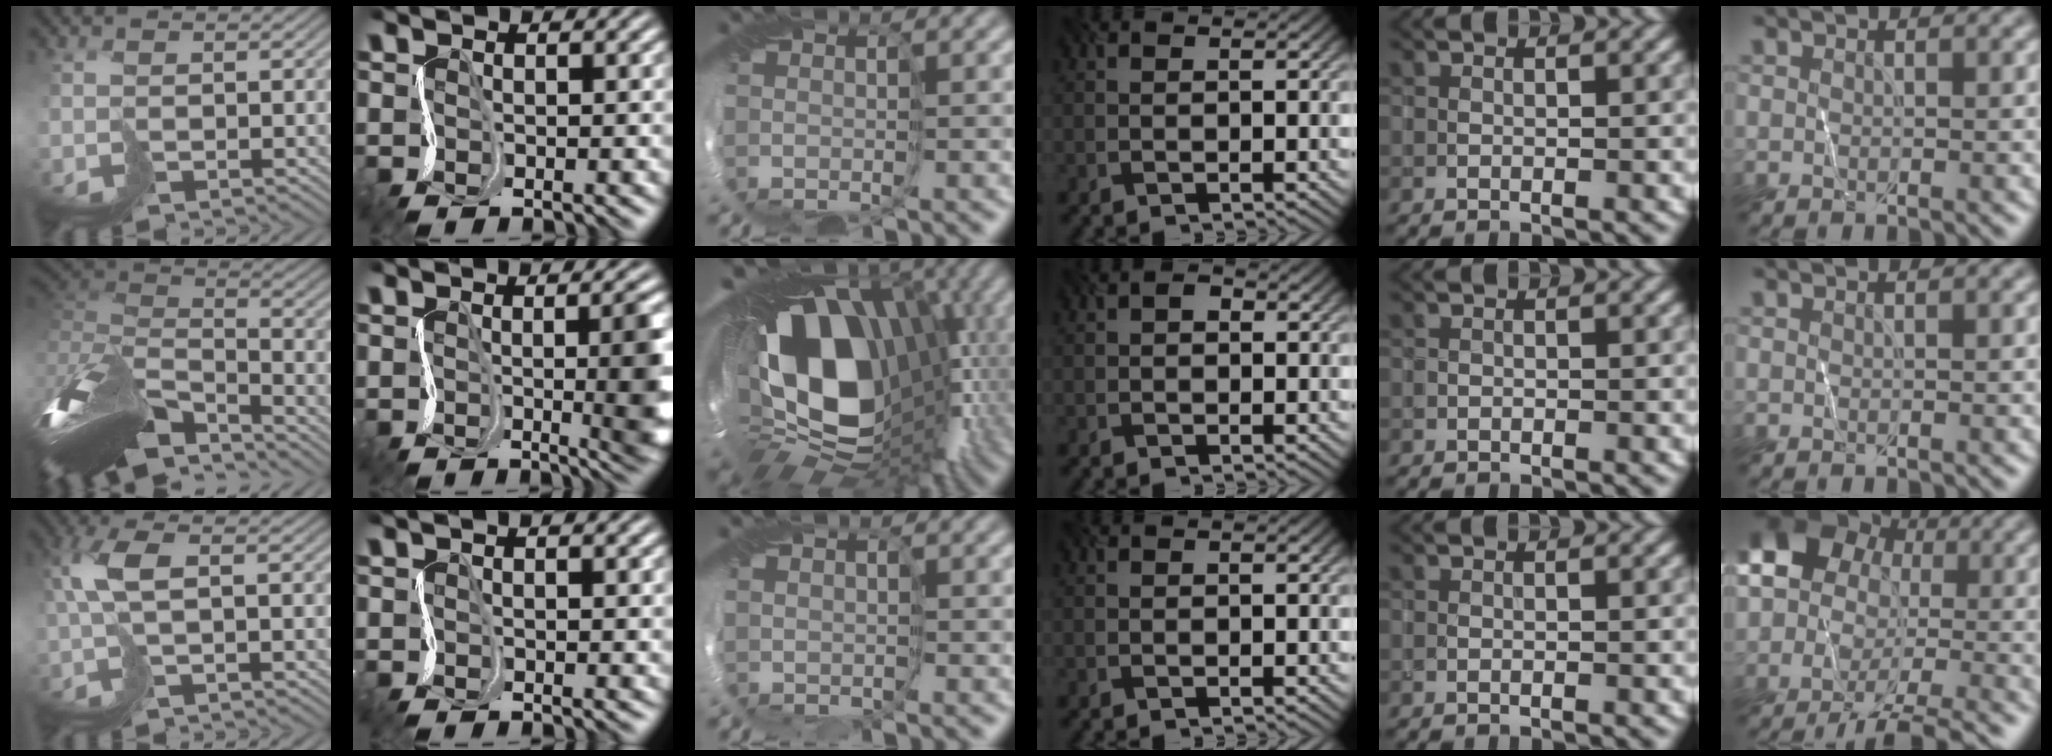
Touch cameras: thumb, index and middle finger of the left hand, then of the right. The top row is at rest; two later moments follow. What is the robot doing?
{"motion": "cut", "object": "receipt paper"}